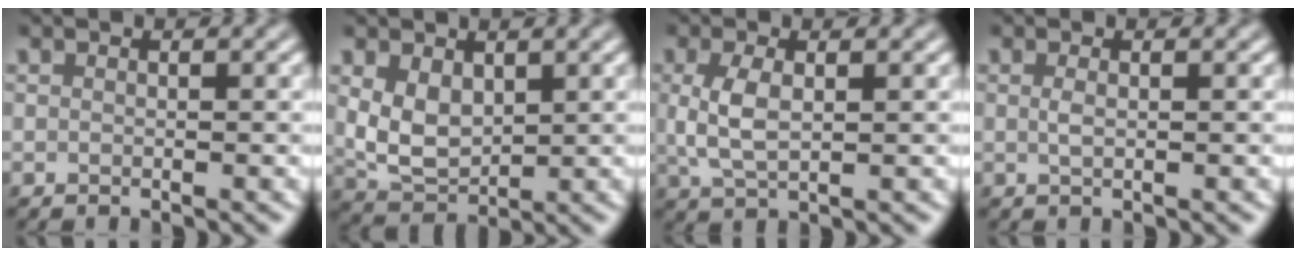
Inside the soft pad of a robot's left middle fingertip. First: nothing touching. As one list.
[{"total": 4.1, "force": [0.9, 2.7, 2.9], "torque": [-0.068, -0.004, 0.023]}, {"total": 3.2, "force": [0.4, 1.5, 2.9], "torque": [-0.068, 0.000, 0.008]}, {"total": 0.9, "force": [0.1, 0.3, 0.8], "torque": [-0.016, 0.001, 0.002]}]